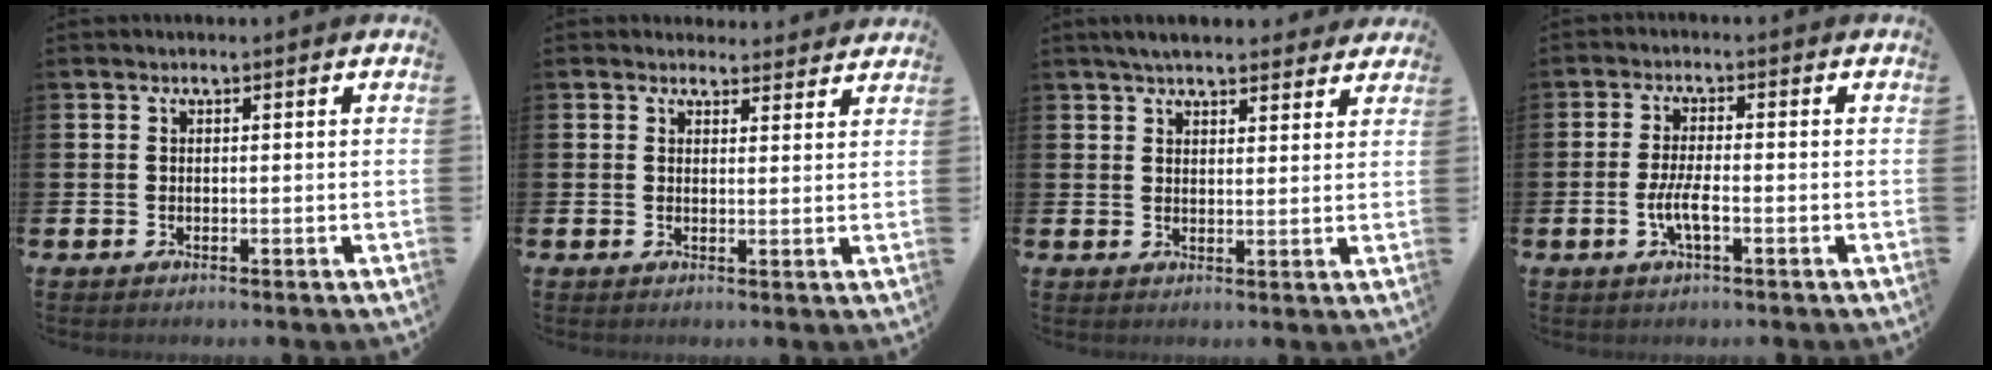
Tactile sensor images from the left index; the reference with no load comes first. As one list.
[{"total": 2.8, "force": [2.6, 0.8, -0.1], "torque": [0.006, -0.014, 0.046]}, {"total": 4.5, "force": [4.1, 1.1, 1.4], "torque": [-0.035, -0.009, 0.076]}, {"total": 3.7, "force": [-1.1, 0.9, 3.4], "torque": [-0.069, 0.002, -0.022]}]